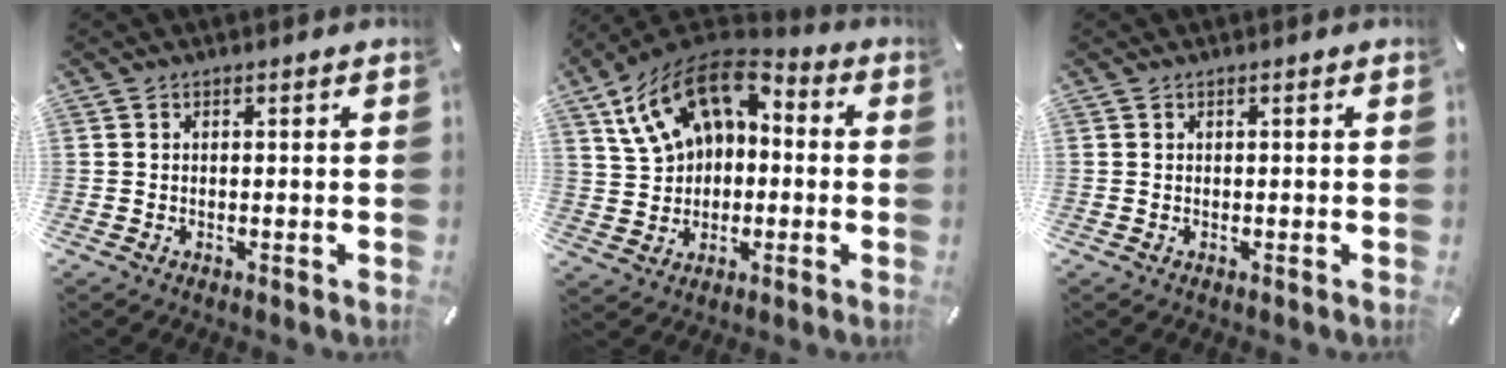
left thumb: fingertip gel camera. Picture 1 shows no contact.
{"total": 15.8, "force": [5.6, 11.7, 9.1], "torque": [-0.174, -0.017, 0.104]}
{"total": 0.0}